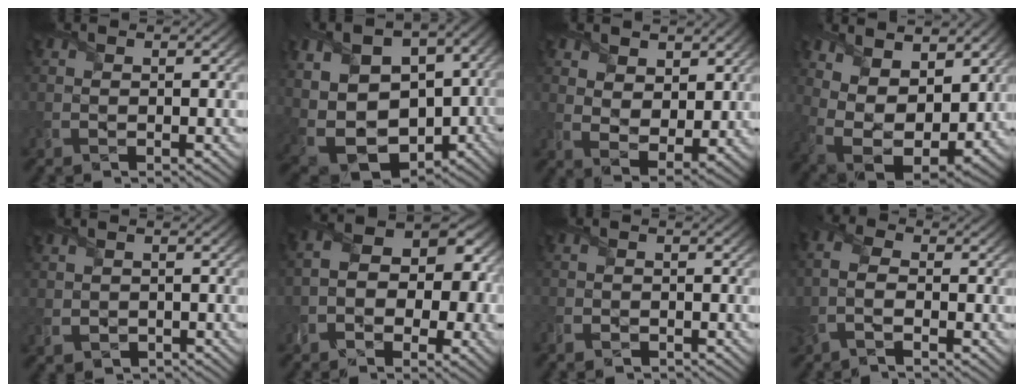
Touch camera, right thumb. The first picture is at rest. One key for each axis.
{"total": 16.6, "fx": -0.4, "fy": 11.8, "fz": 11.6, "tx": -0.221, "ty": -0.013, "tz": 0.031}
{"total": 6.1, "fx": 3.0, "fy": 3.8, "fz": 3.6, "tx": -0.096, "ty": -0.007, "tz": 0.050}
{"total": 12.9, "fx": 3.9, "fy": 7.6, "fz": 9.6, "tx": -0.201, "ty": 0.001, "tz": 0.072}
{"total": 1.4, "fx": -0.8, "fy": 1.1, "fz": 0.3, "tx": -0.013, "ty": -0.004, "tz": -0.016}
{"total": 9.3, "fx": -2.2, "fy": 6.5, "fz": 6.4, "tx": -0.067, "ty": 0.002, "tz": -0.047}
{"total": 2.5, "fx": -2.1, "fy": 1.1, "fz": 0.5, "tx": -0.013, "ty": -0.004, "tz": -0.045}
{"total": 4.2, "fx": -1.8, "fy": 1.8, "fz": 3.3, "tx": -0.089, "ty": 0.004, "tz": -0.047}